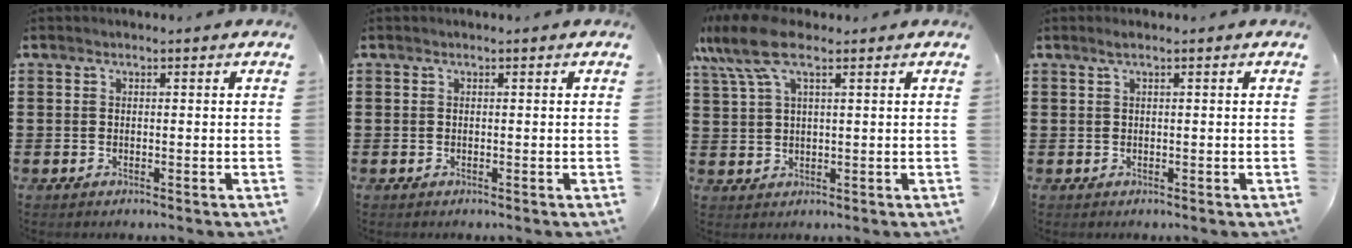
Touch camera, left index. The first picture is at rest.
{"total": 0.0}
{"total": 8.5, "force": [4.7, 3.0, 6.4], "torque": [-0.154, -0.002, 0.081]}
{"total": 0.8, "force": [0.3, 0.0, 0.8], "torque": [-0.013, 0.000, 0.006]}